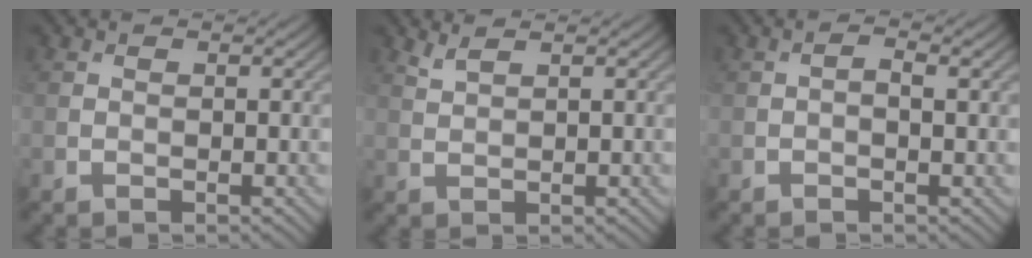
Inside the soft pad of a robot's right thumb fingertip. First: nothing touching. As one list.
[{"total": 1.5, "force": [1.3, 0.2, 0.7], "torque": [-0.022, 0.004, 0.032]}, {"total": 1.5, "force": [-0.1, 0.6, 1.4], "torque": [-0.023, 0.002, -0.002]}]